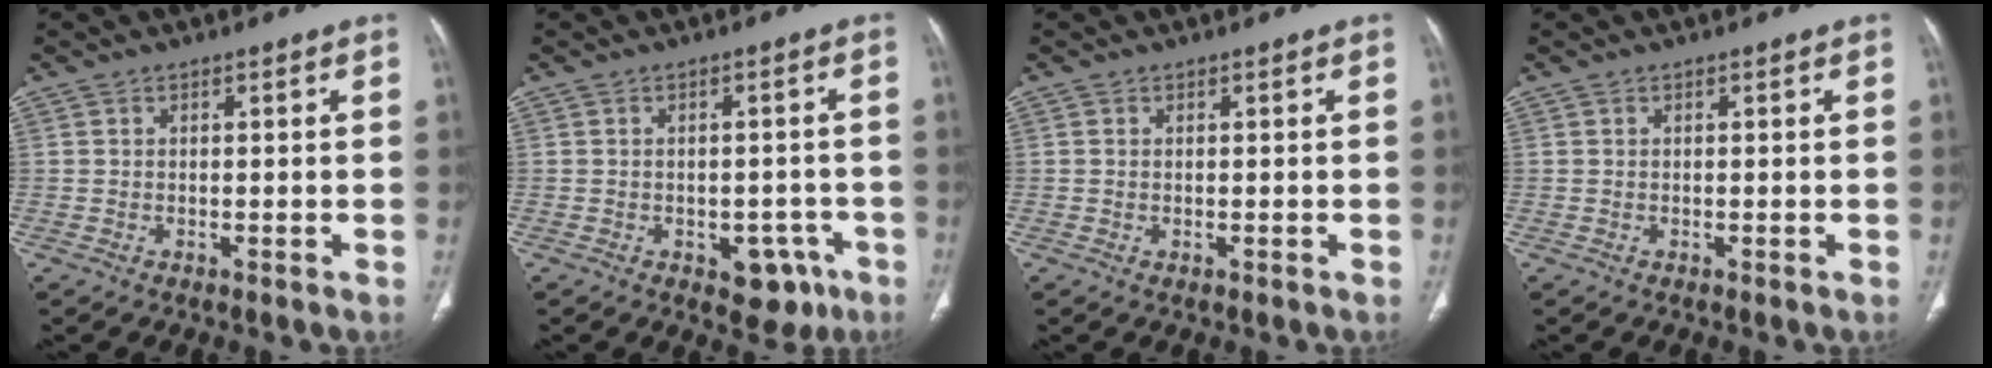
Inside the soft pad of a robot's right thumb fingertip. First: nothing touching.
{"total": 6.4, "force": [-3.2, 4.0, 3.8], "torque": [-0.019, 0.020, -0.033]}
{"total": 0.0}
{"total": 0.0}